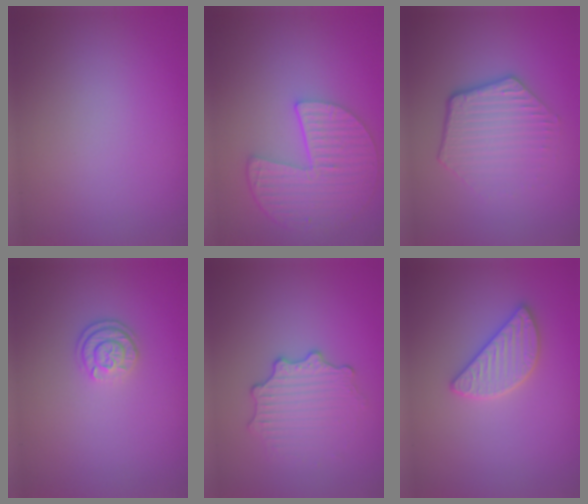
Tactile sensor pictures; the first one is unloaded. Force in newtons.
{"total": 5.6, "press": 4.3, "slide": 3.5}
{"total": 4.5, "press": 3.2, "slide": 3.1}
{"total": 2.2, "press": 1.8, "slide": 1.3}
{"total": 3.0, "press": 2.6, "slide": 1.5}
{"total": 2.8, "press": 2.8, "slide": 0.5}